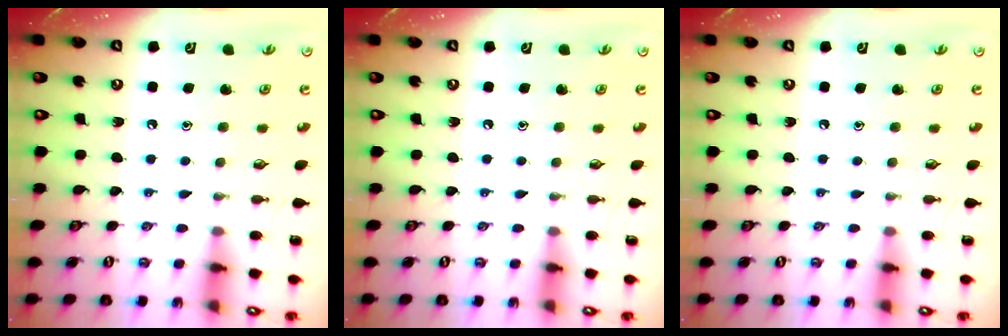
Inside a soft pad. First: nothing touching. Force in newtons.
{"total": 0.0}
{"total": 0.0}